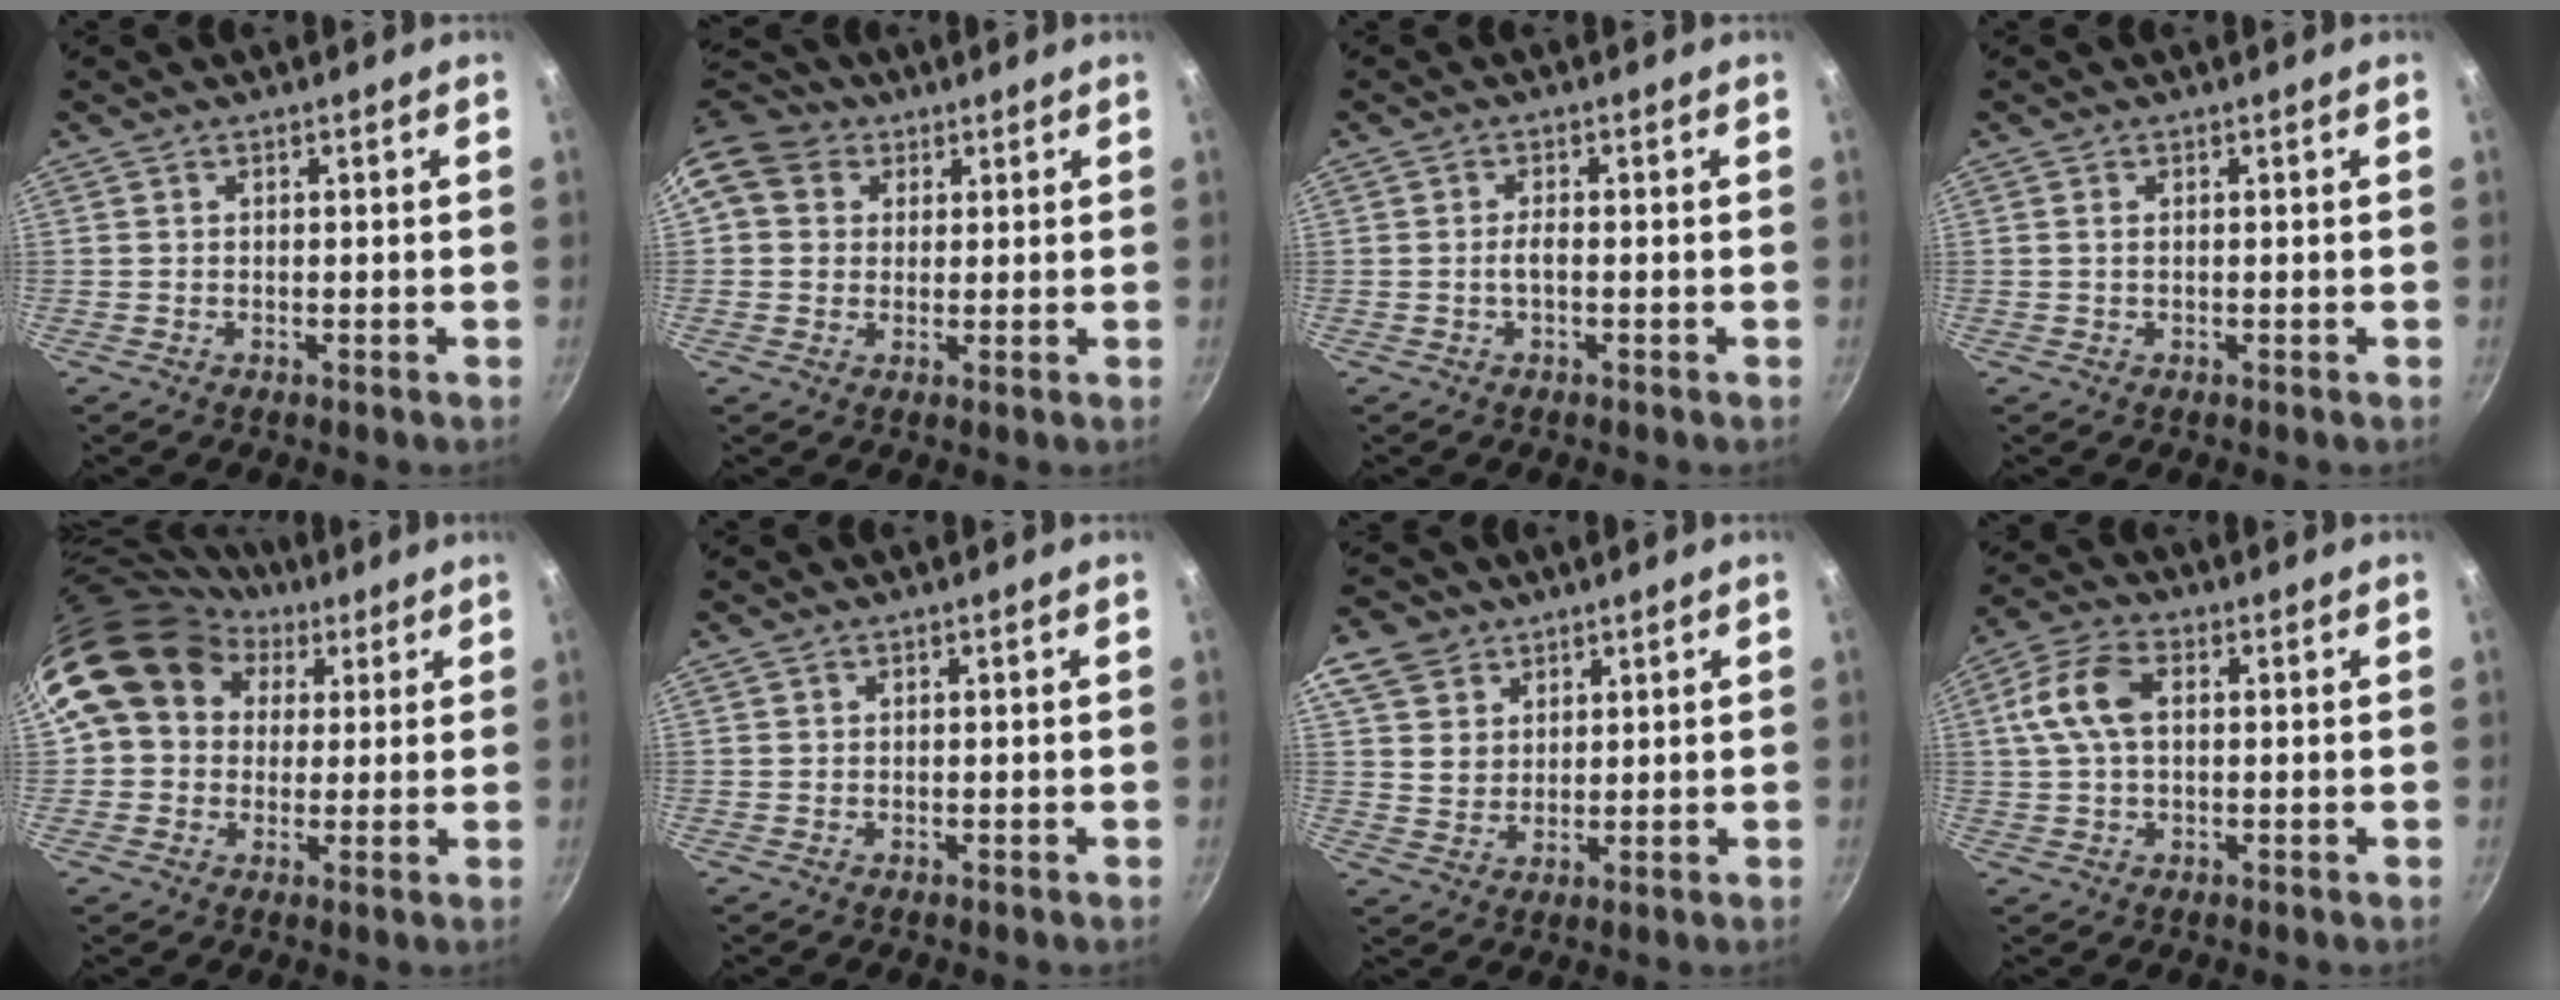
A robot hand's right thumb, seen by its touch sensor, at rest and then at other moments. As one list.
[{"total": 10.4, "force": [3.5, 8.6, 4.7], "torque": [-0.071, 0.014, 0.052]}, {"total": 1.7, "force": [-0.4, 0.5, 1.6], "torque": [-0.033, 0.008, -0.011]}, {"total": 0.8, "force": [0.1, 0.4, 0.7], "torque": [-0.013, 0.001, 0.002]}, {"total": 14.0, "force": [4.3, 11.7, 6.4], "torque": [-0.078, 0.021, 0.059]}, {"total": 0.0}, {"total": 8.7, "force": [4.7, 6.7, 2.9], "torque": [-0.019, -0.011, 0.082]}, {"total": 9.3, "force": [1.6, 5.4, 7.4], "torque": [-0.151, 0.020, 0.022]}]